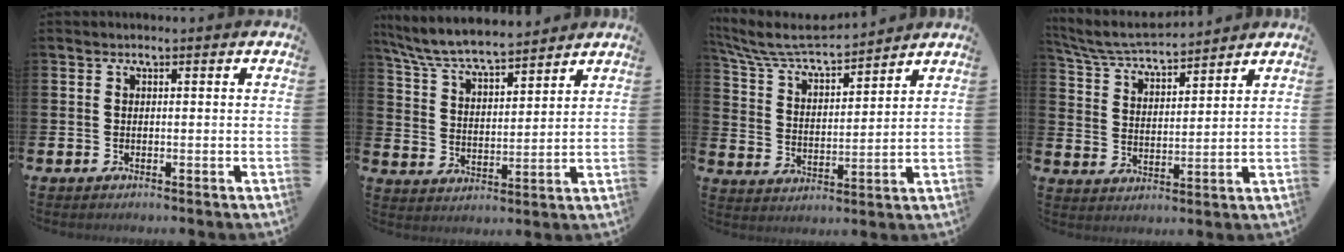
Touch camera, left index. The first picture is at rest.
{"total": 7.1, "force": [6.7, 0.8, 2.0], "torque": [-0.069, -0.043, 0.118]}
{"total": 7.3, "force": [6.8, 1.2, 2.4], "torque": [-0.083, -0.046, 0.118]}
{"total": 5.7, "force": [5.5, 0.6, 1.3], "torque": [-0.054, -0.034, 0.096]}